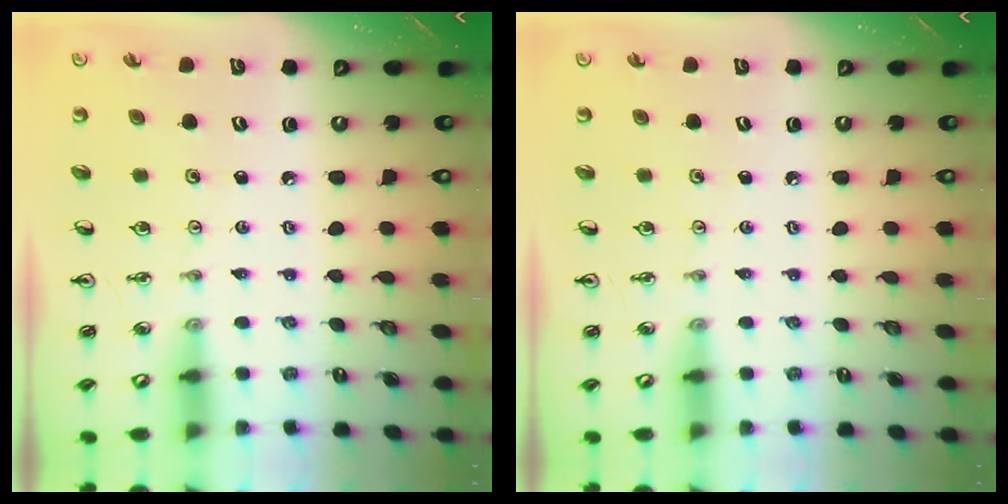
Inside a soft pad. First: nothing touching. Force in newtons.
{"total": 0.0}